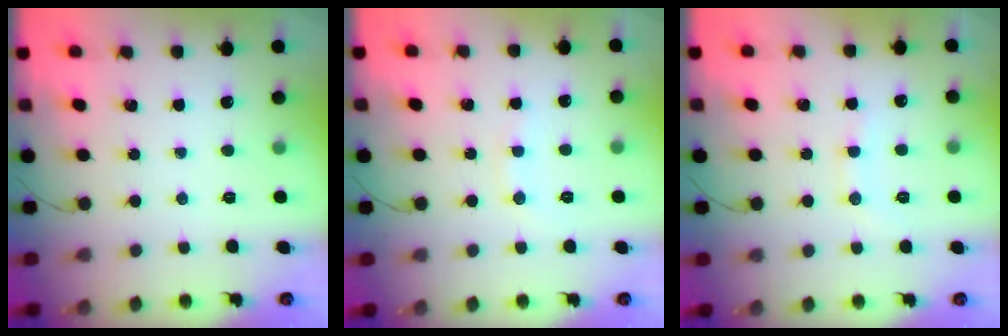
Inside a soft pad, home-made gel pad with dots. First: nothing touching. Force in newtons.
{"total": 6.2, "press": 6.0, "slide": 1.7}
{"total": 8.6, "press": 8.5, "slide": 0.9}